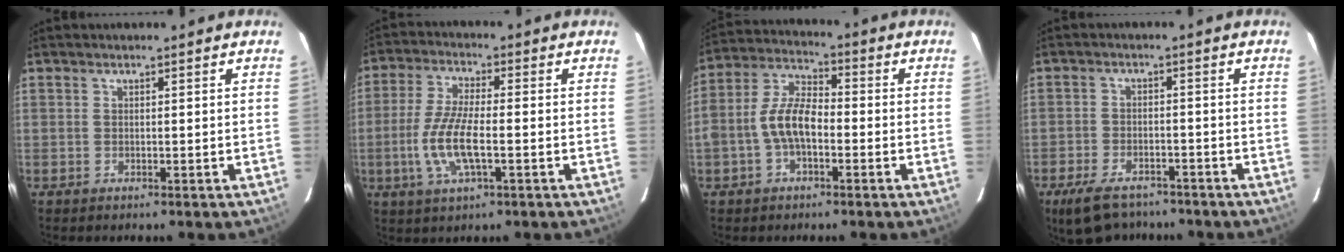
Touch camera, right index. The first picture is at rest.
{"total": 9.1, "force": [-2.2, 2.5, 8.5], "torque": [-0.177, -0.004, -0.046]}
{"total": 8.6, "force": [-2.3, 4.5, 7.0], "torque": [-0.148, 0.021, -0.045]}
{"total": 10.5, "force": [-8.1, 4.9, 4.7], "torque": [-0.117, -0.009, -0.130]}